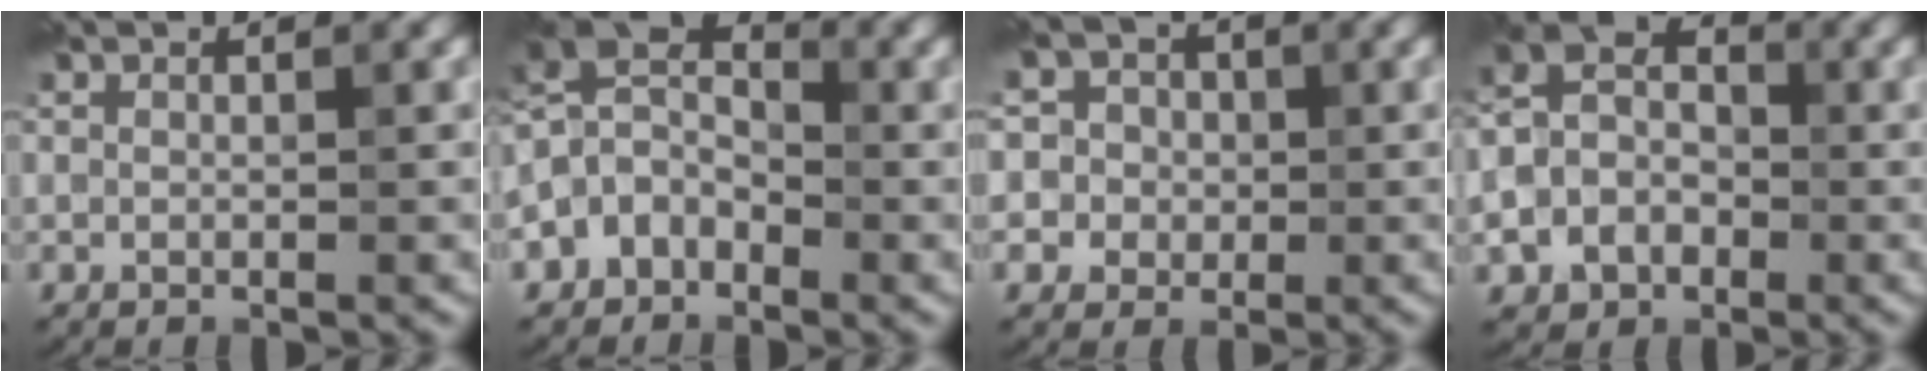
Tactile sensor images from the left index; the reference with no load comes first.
{"total": 4.3, "force": [-1.8, 3.1, 2.3], "torque": [-0.034, 0.011, -0.046]}
{"total": 6.0, "force": [1.3, 5.6, 1.7], "torque": [-0.017, 0.041, -0.011]}
{"total": 6.2, "force": [-1.7, 4.8, 3.5], "torque": [-0.065, -0.005, -0.038]}